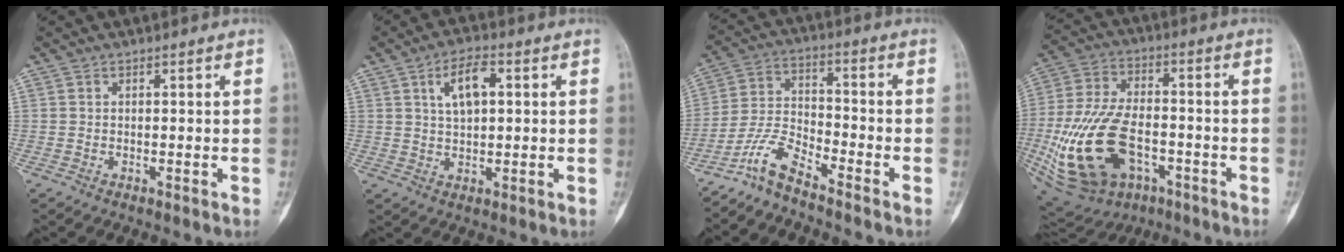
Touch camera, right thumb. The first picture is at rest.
{"total": 7.0, "force": [2.1, 3.3, 5.8], "torque": [-0.098, 0.003, 0.038]}
{"total": 7.1, "force": [-6.1, 1.3, 3.4], "torque": [-0.080, 0.050, -0.130]}
{"total": 23.7, "force": [-6.8, 14.7, 17.3], "torque": [-0.369, 0.015, -0.098]}